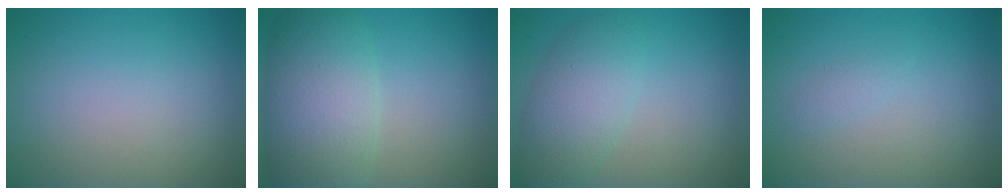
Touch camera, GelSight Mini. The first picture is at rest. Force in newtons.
{"total": 7.7, "press": 7.7, "slide": 0.2}
{"total": 4.3, "press": 4.3, "slide": 0.1}
{"total": 0.7, "press": 0.7, "slide": 0.0}